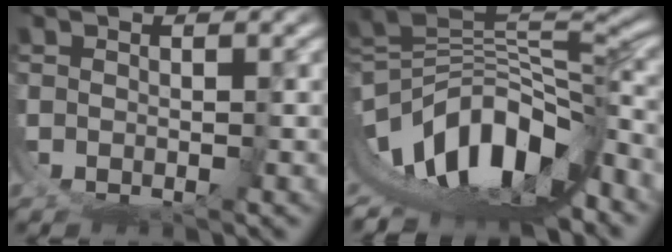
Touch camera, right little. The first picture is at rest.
{"total": 18.0, "force": [-4.0, 11.5, 13.3], "torque": [-0.209, -0.028, -0.051]}